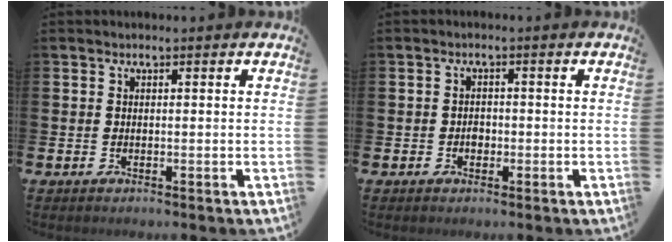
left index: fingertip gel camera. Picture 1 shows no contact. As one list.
[{"total": 1.4, "force": [-0.5, 1.2, 0.7], "torque": [-0.004, 0.003, -0.013]}]